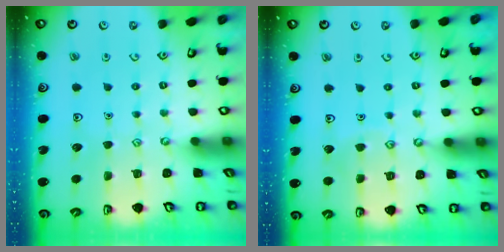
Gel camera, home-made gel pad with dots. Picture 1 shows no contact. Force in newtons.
{"total": 5.8, "press": 5.8, "slide": 0.6}